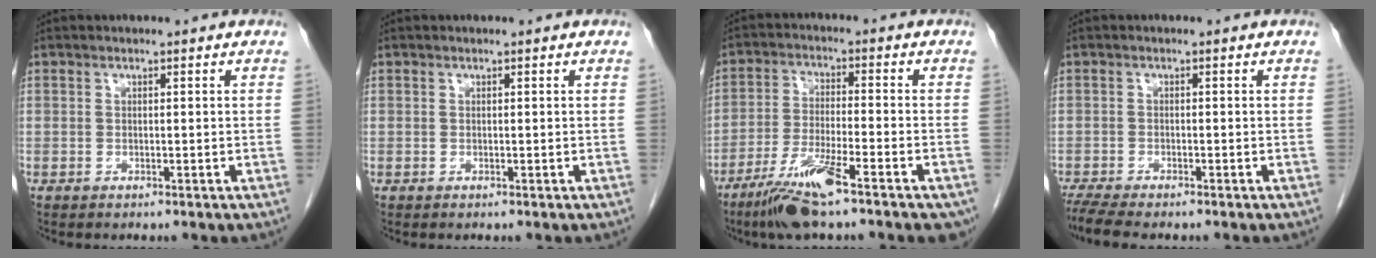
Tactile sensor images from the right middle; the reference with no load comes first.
{"total": 0.0}
{"total": 12.0, "force": [-7.7, 1.2, 9.2], "torque": [-0.155, -0.021, -0.132]}
{"total": 5.3, "force": [-4.5, 0.6, 2.7], "torque": [-0.051, -0.014, -0.076]}